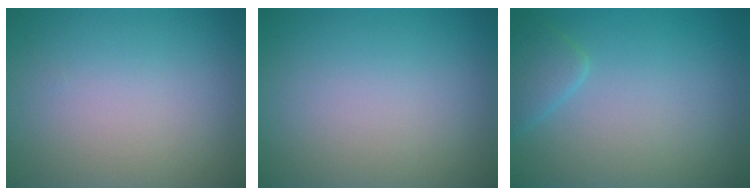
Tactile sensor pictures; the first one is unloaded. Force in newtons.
{"total": 0.0}
{"total": 1.7, "press": 1.7, "slide": 0.2}